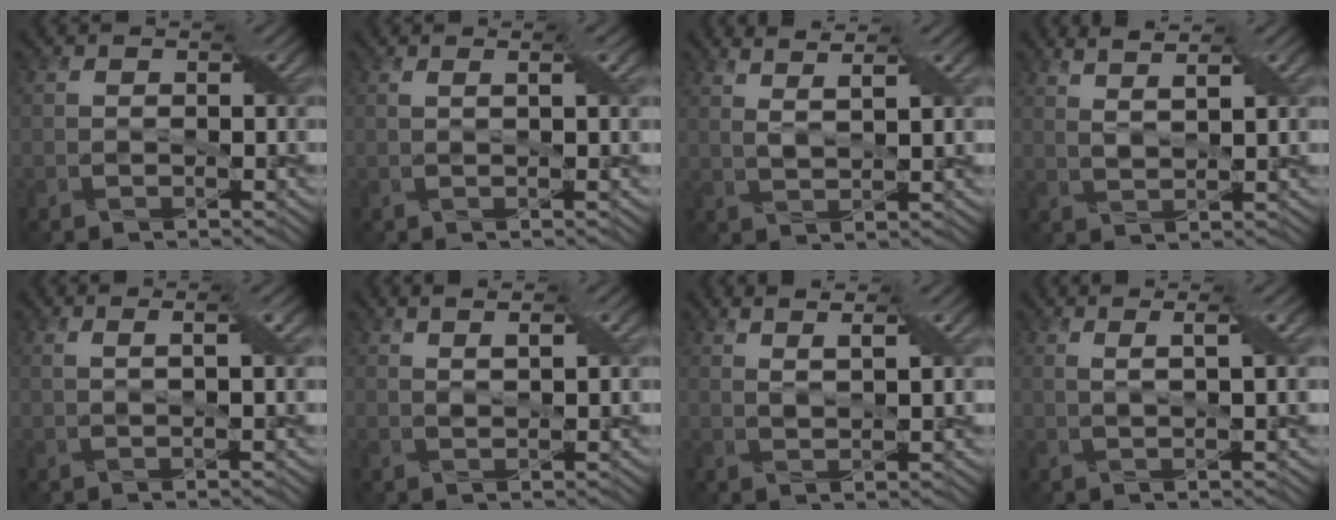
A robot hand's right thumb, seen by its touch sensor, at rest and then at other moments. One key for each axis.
{"total": 2.5, "fx": 0.7, "fy": 0.3, "fz": 2.4, "tx": -0.037, "ty": 0.009, "tz": 0.006}
{"total": 4.5, "fx": 3.0, "fy": 0.7, "fz": 3.3, "tx": -0.055, "ty": 0.008, "tz": 0.049}
{"total": 4.3, "fx": 3.0, "fy": 0.6, "fz": 3.0, "tx": -0.046, "ty": 0.006, "tz": 0.049}
{"total": 3.4, "fx": 1.2, "fy": 0.4, "fz": 3.1, "tx": -0.047, "ty": 0.005, "tz": 0.016}
{"total": 2.5, "fx": 1.7, "fy": 0.3, "fz": 1.9, "tx": -0.026, "ty": -0.003, "tz": 0.031}
{"total": 4.2, "fx": 2.6, "fy": 0.5, "fz": 3.2, "tx": -0.049, "ty": 0.005, "tz": 0.041}
{"total": 4.3, "fx": 2.0, "fy": 0.5, "fz": 3.8, "tx": -0.054, "ty": 0.006, "tz": 0.027}